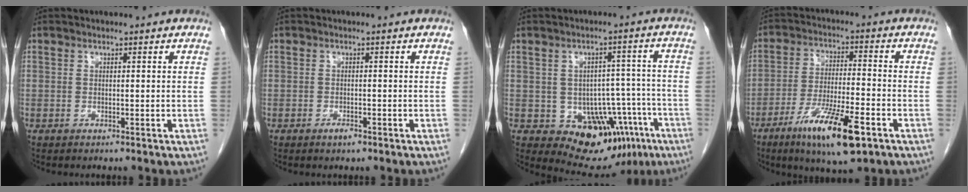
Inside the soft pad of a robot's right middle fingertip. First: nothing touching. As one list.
[{"total": 1.3, "force": [-0.9, 0.5, 0.8], "torque": [-0.014, 0.000, -0.011]}, {"total": 12.5, "force": [-6.4, 8.1, 7.1], "torque": [-0.059, 0.027, -0.080]}, {"total": 12.9, "force": [-7.1, 2.1, 10.6], "torque": [-0.194, -0.023, -0.118]}]